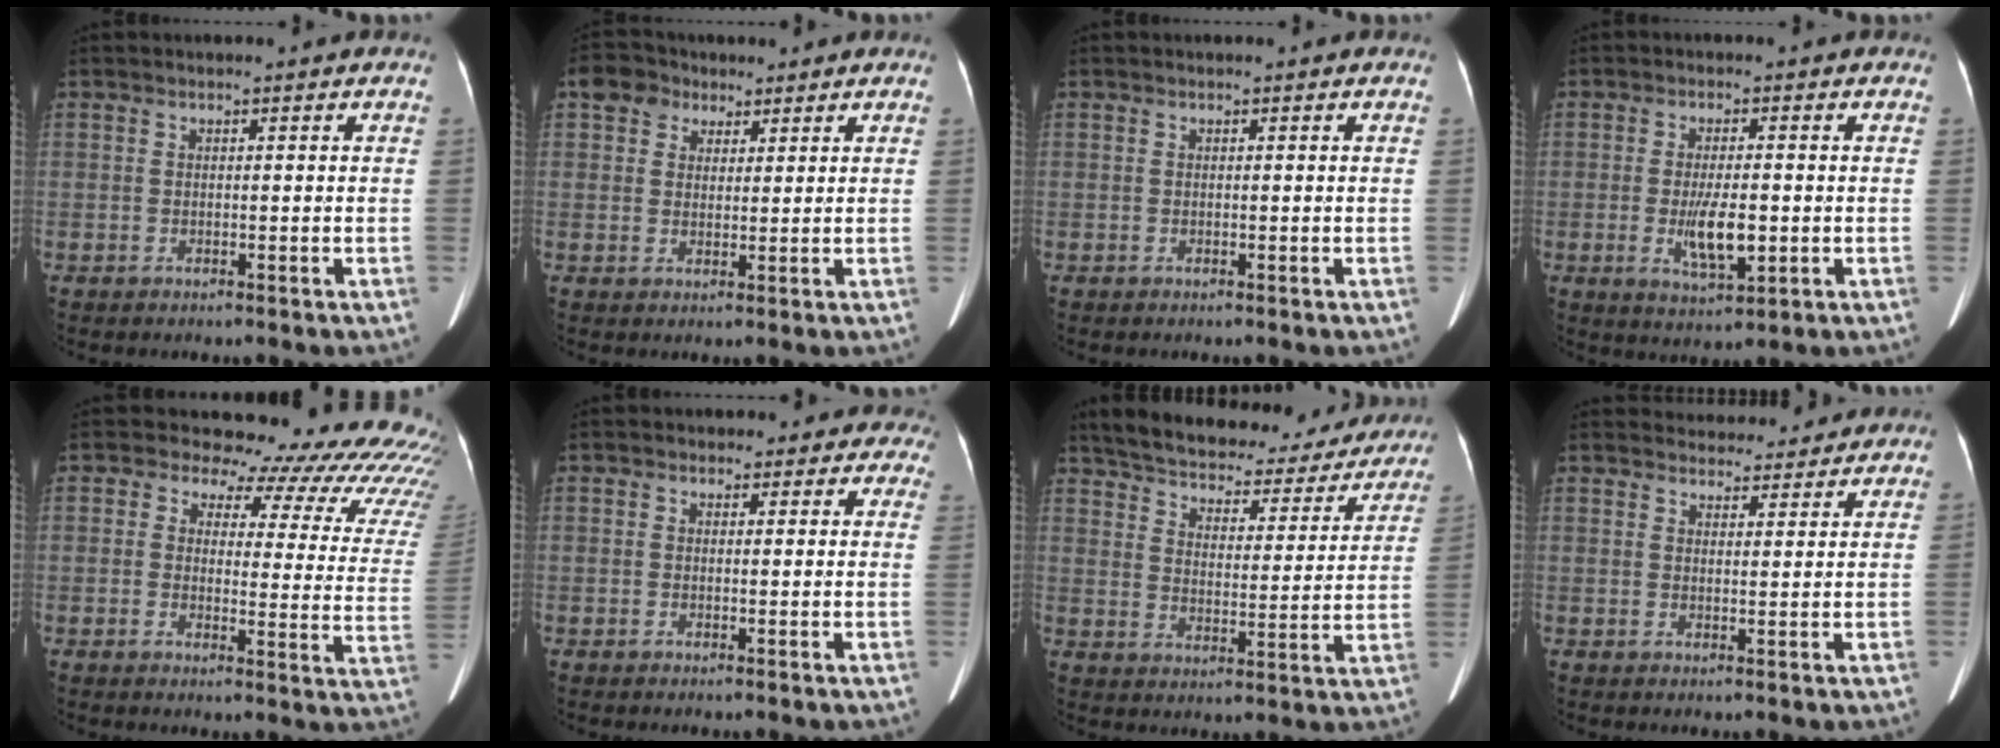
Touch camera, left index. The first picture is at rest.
{"total": 4.1, "force": [2.1, 3.4, 1.0], "torque": [-0.022, 0.015, 0.043]}
{"total": 0.0}
{"total": 5.4, "force": [-1.3, 1.5, 5.1], "torque": [-0.096, -0.018, -0.014]}
{"total": 20.0, "force": [18.9, 5.9, 2.7], "torque": [0.006, -0.120, 0.173]}
{"total": 5.2, "force": [4.0, 3.3, -0.8], "torque": [0.053, -0.013, 0.018]}
{"total": 25.5, "force": [22.5, 7.5, 9.2], "torque": [-0.140, -0.016, 0.287]}
{"total": 8.5, "force": [8.2, 2.1, 1.0], "torque": [0.002, 0.008, 0.097]}